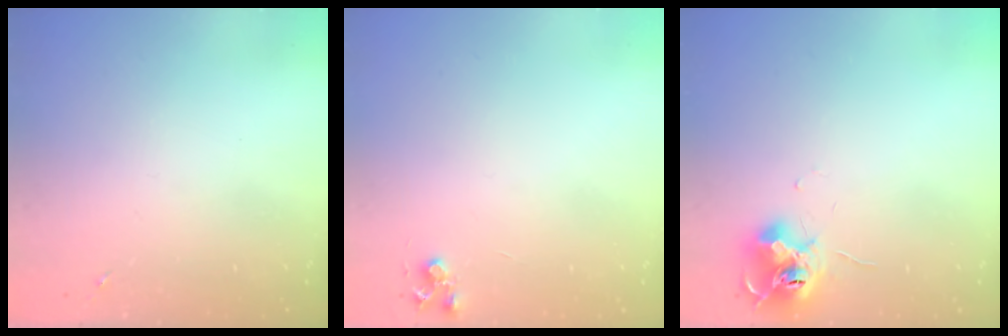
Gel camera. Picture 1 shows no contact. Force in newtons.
{"total": 4.6, "press": 4.5, "slide": 0.7}
{"total": 12.3, "press": 12.3, "slide": 0.8}